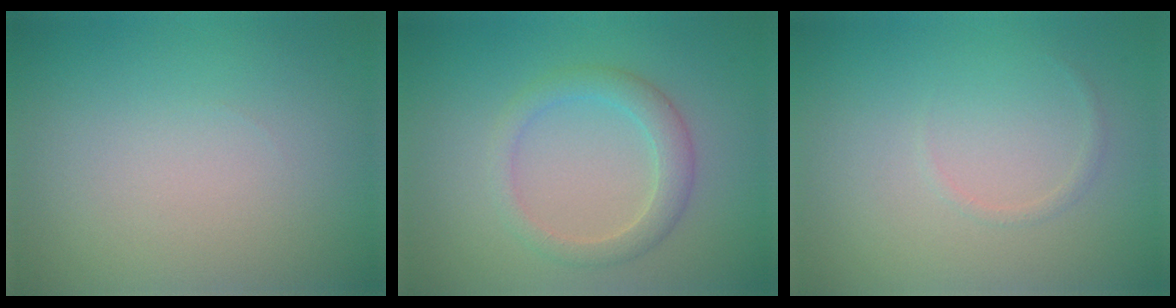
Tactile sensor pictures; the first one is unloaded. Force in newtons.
{"total": 2.7, "press": 2.7, "slide": 0.1}
{"total": 0.6, "press": 0.6, "slide": 0.1}